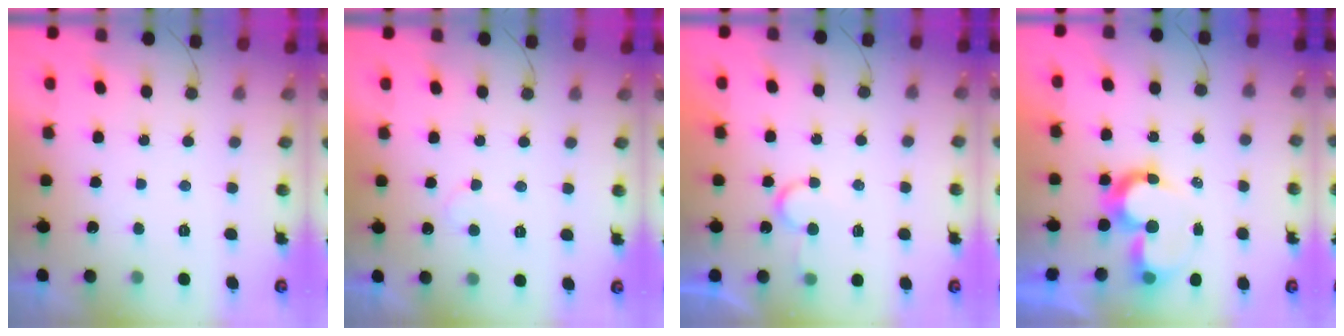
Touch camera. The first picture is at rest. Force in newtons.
{"total": 6.1, "press": 6.1, "slide": 0.5}
{"total": 5.2, "press": 5.2, "slide": 0.3}
{"total": 8.3, "press": 8.2, "slide": 0.8}